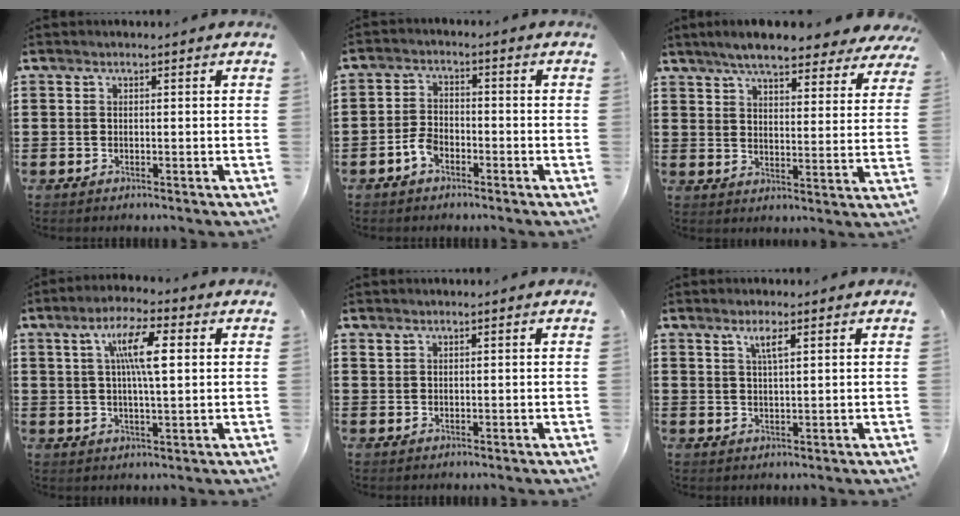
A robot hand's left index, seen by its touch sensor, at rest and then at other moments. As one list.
[{"total": 3.5, "force": [-2.0, 1.9, 2.2], "torque": [-0.061, -0.002, -0.044]}, {"total": 6.7, "force": [6.1, 0.6, 2.6], "torque": [-0.067, -0.026, 0.106]}, {"total": 8.7, "force": [2.5, 2.4, 8.0], "torque": [-0.152, 0.009, 0.038]}, {"total": 0.8, "force": [0.7, 0.4, 0.1], "torque": [-0.006, 0.001, 0.014]}, {"total": 2.6, "force": [1.5, 0.5, 2.1], "torque": [-0.044, 0.003, 0.025]}]